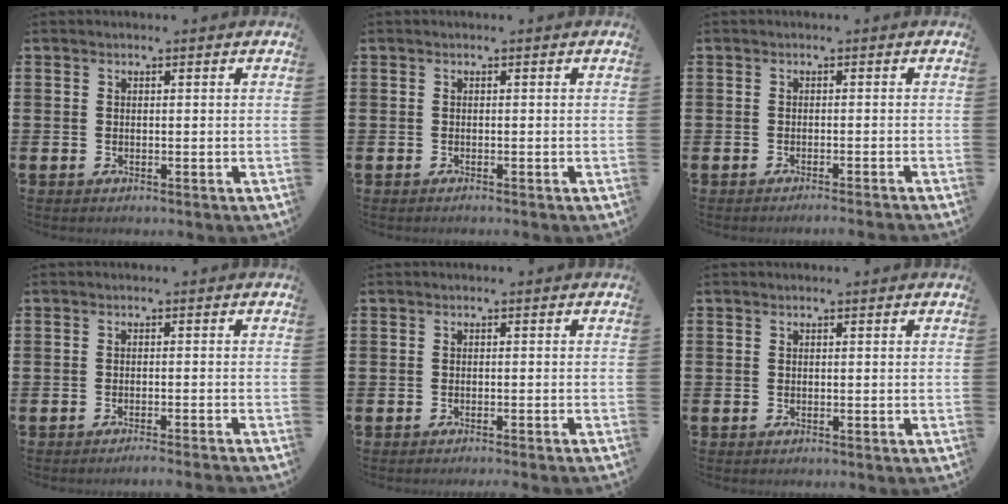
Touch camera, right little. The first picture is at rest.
{"total": 0.0}
{"total": 0.8, "force": [-0.8, -0.2, 0.2], "torque": [-0.001, 0.000, -0.016]}
{"total": 1.2, "force": [-1.1, -0.3, 0.3], "torque": [-0.003, 0.001, -0.022]}
{"total": 0.7, "force": [-0.7, -0.3, 0.1], "torque": [0.000, 0.000, -0.014]}
{"total": 0.0}